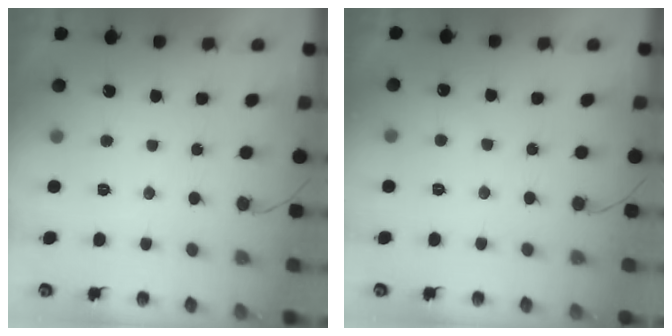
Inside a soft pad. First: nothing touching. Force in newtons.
{"total": 4.1, "press": 4.1, "slide": 0.1}